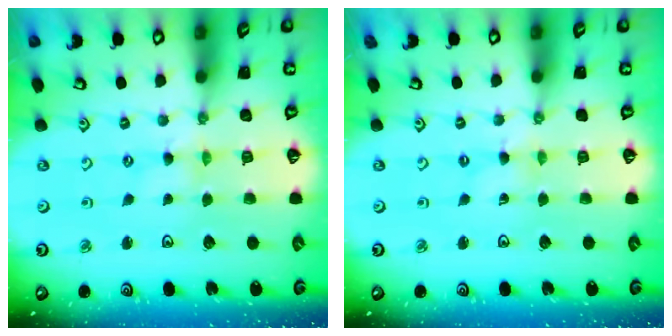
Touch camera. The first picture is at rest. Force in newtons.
{"total": 0.0}